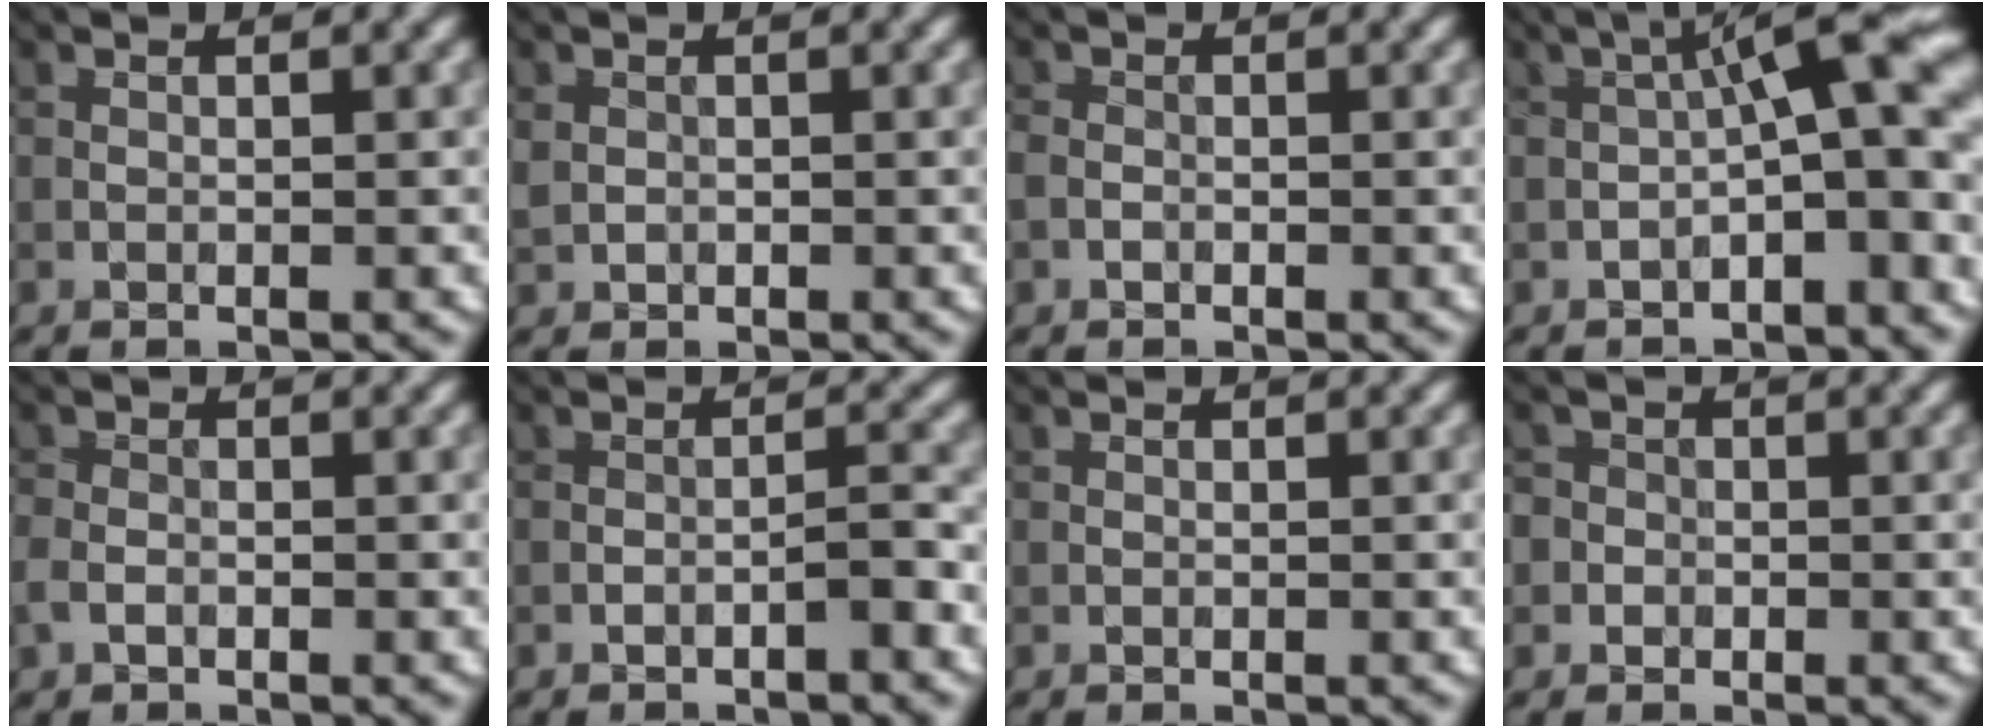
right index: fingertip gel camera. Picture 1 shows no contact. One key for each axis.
{"total": 0.9, "fx": 0.1, "fy": 0.8, "fz": 0.4, "tx": -0.005, "ty": -0.003, "tz": 0.003}
{"total": 1.0, "fx": -0.4, "fy": 0.8, "fz": 0.5, "tx": -0.010, "ty": 0.000, "tz": -0.012}
{"total": 7.2, "fx": -0.6, "fy": 1.7, "fz": 7.0, "tx": -0.089, "ty": 0.026, "tz": -0.020}
{"total": 1.5, "fx": -0.7, "fy": 1.0, "fz": 0.8, "tx": -0.017, "ty": -0.001, "tz": -0.018}
{"total": 1.3, "fx": -1.0, "fy": 0.2, "fz": 0.8, "tx": -0.012, "ty": 0.008, "tz": -0.017}
{"total": 0.0}
{"total": 2.6, "fx": -0.4, "fy": 2.5, "fz": 0.6, "tx": 0.012, "ty": 0.015, "tz": -0.032}